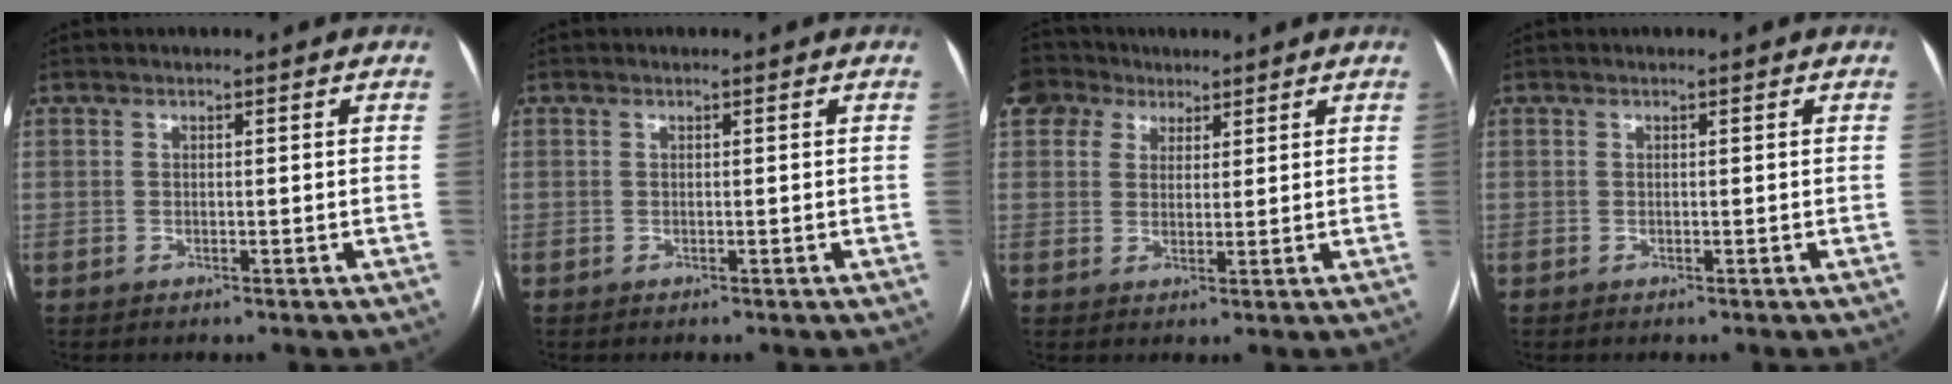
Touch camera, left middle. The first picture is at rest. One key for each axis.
{"total": 0.0}
{"total": 6.3, "fx": 4.3, "fy": 4.4, "fz": 1.3, "tx": -0.036, "ty": 0.031, "tz": 0.084}
{"total": 0.0}